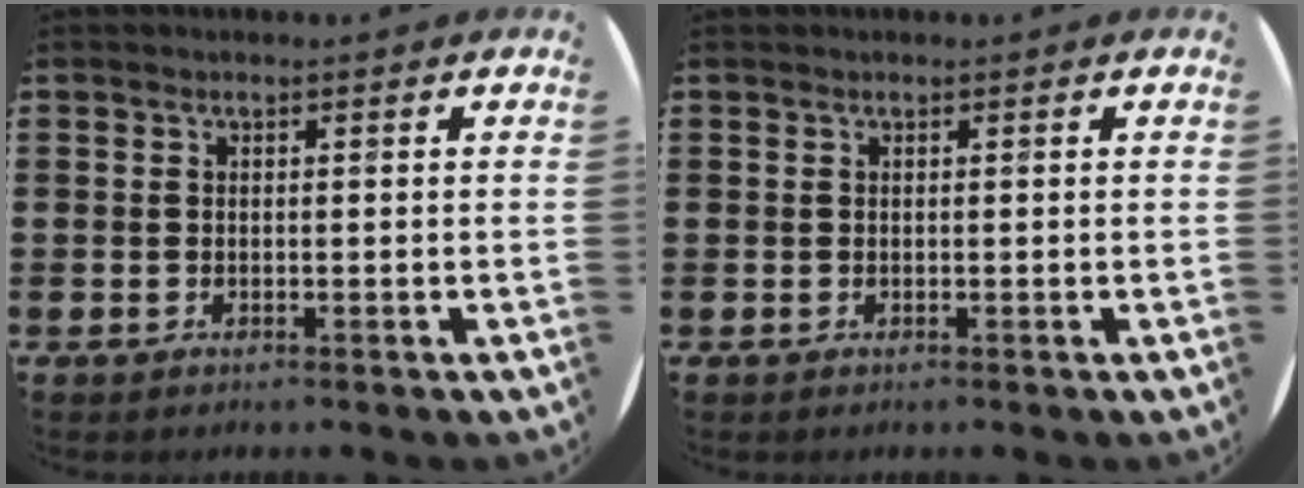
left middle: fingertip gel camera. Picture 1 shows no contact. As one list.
[{"total": 0.0}]